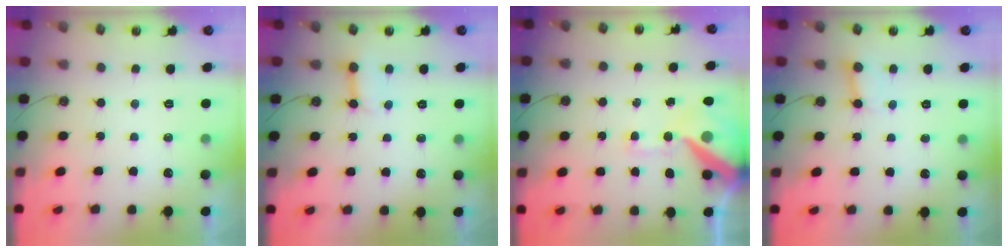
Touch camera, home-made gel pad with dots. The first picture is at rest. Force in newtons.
{"total": 3.6, "press": 3.6, "slide": 0.4}
{"total": 16.1, "press": 16.0, "slide": 2.3}
{"total": 2.7, "press": 2.7, "slide": 0.3}